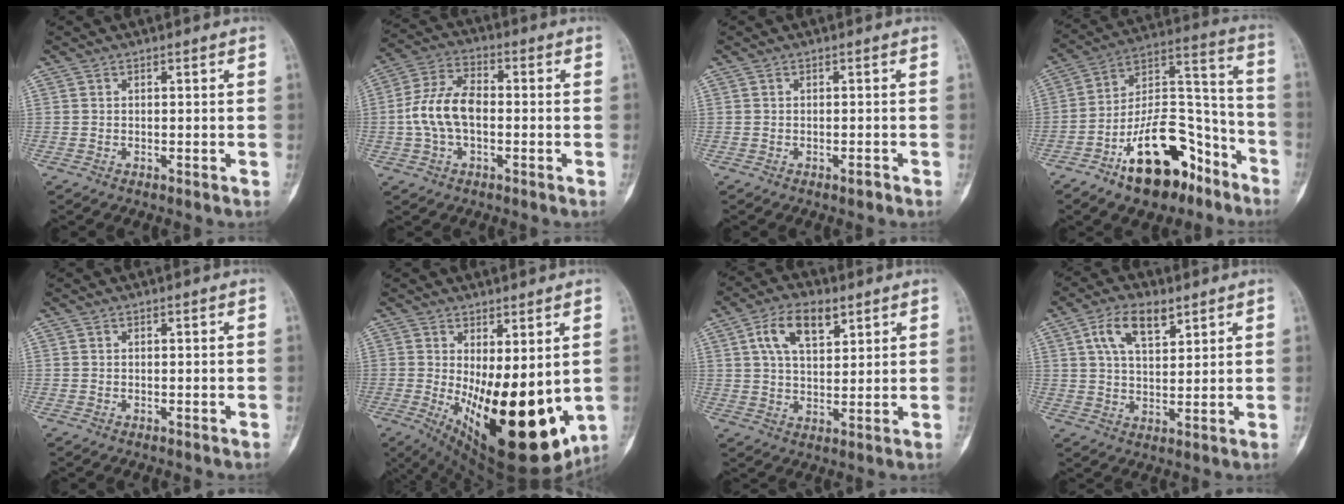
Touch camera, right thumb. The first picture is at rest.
{"total": 10.1, "force": [-1.0, 5.8, 8.1], "torque": [-0.163, 0.030, -0.026]}
{"total": 0.9, "force": [-0.6, 0.3, 0.5], "torque": [-0.007, 0.002, -0.011]}
{"total": 20.8, "force": [-12.1, 10.5, 13.3], "torque": [-0.178, 0.111, -0.195]}
{"total": 0.0}
{"total": 21.8, "force": [-2.4, 9.0, 19.8], "torque": [-0.262, -0.040, -0.001]}
{"total": 9.4, "force": [4.4, 4.9, 6.7], "torque": [-0.106, -0.011, 0.078]}
{"total": 8.6, "force": [4.4, 4.2, 6.0], "torque": [-0.095, -0.014, 0.080]}